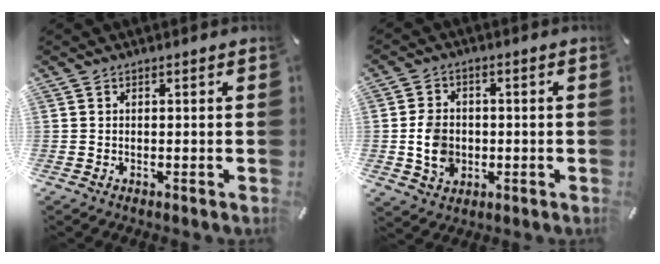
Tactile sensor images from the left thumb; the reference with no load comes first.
{"total": 8.0, "force": [-1.1, 6.6, 4.3], "torque": [-0.090, 0.005, -0.021]}